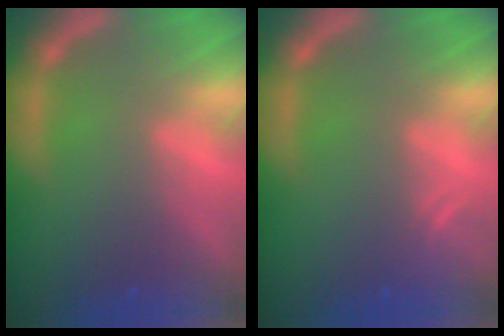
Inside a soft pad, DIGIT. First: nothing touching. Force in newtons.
{"total": 1.5}